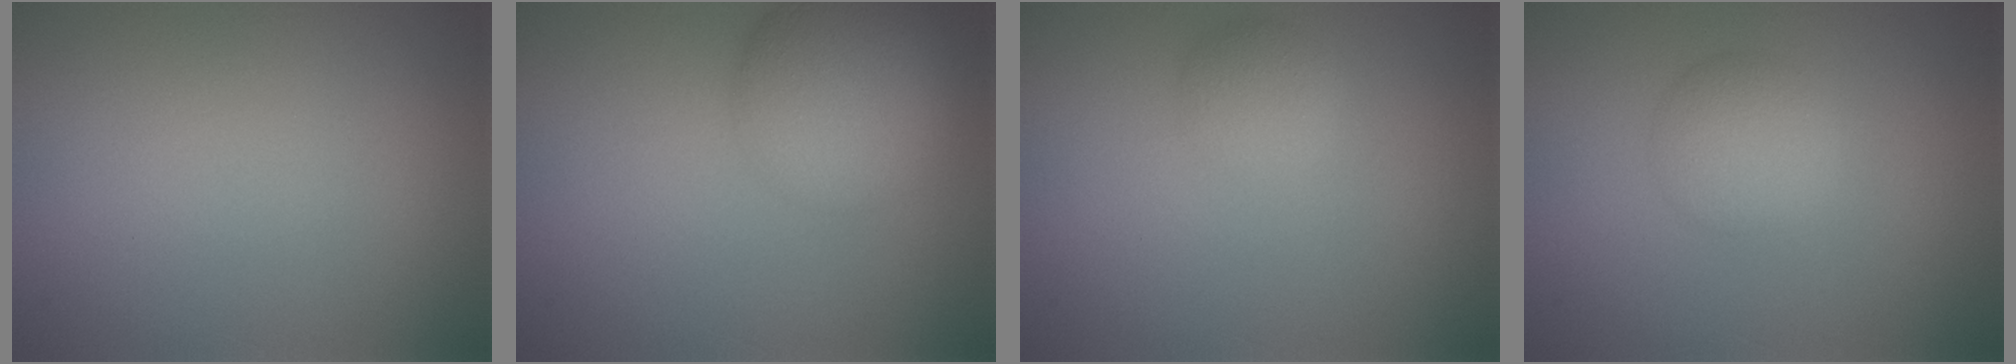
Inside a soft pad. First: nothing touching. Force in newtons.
{"total": 6.7, "press": 6.7, "slide": 0.5}
{"total": 1.8, "press": 1.8, "slide": 0.1}
{"total": 2.7, "press": 2.7, "slide": 0.1}